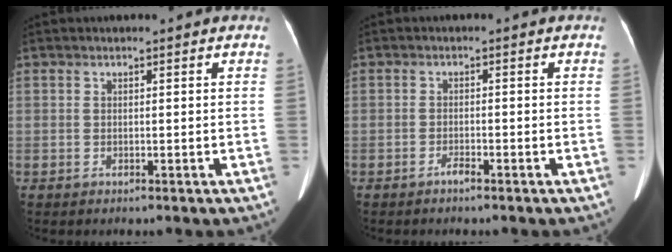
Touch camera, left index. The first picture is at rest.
{"total": 1.2, "force": [-1.0, 0.1, 0.7], "torque": [-0.015, 0.000, -0.017]}